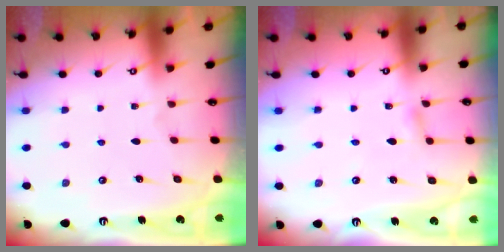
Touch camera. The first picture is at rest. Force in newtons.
{"total": 2.3, "press": 2.2, "slide": 0.2}